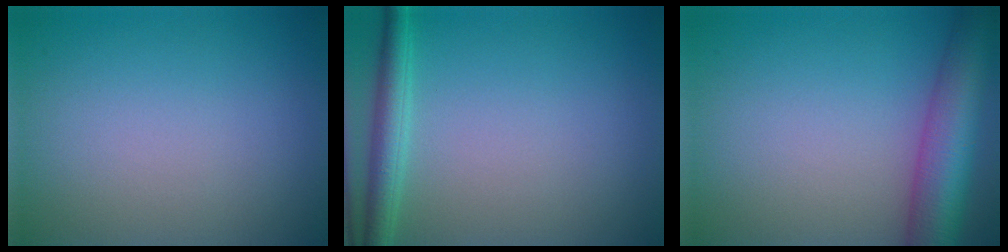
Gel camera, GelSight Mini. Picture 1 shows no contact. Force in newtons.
{"total": 2.7, "press": 2.7, "slide": 0.1}
{"total": 7.8, "press": 7.8, "slide": 0.4}